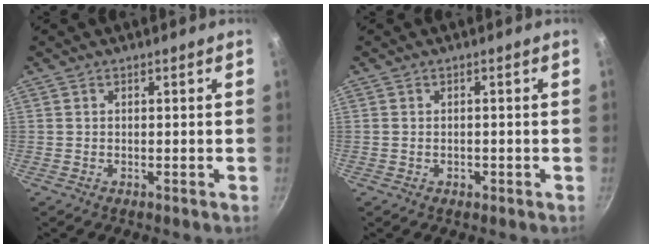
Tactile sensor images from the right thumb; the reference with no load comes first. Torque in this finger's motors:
{"motor_torque": [-0.48, 0.28, -0.42, 0.34, -0.03]}